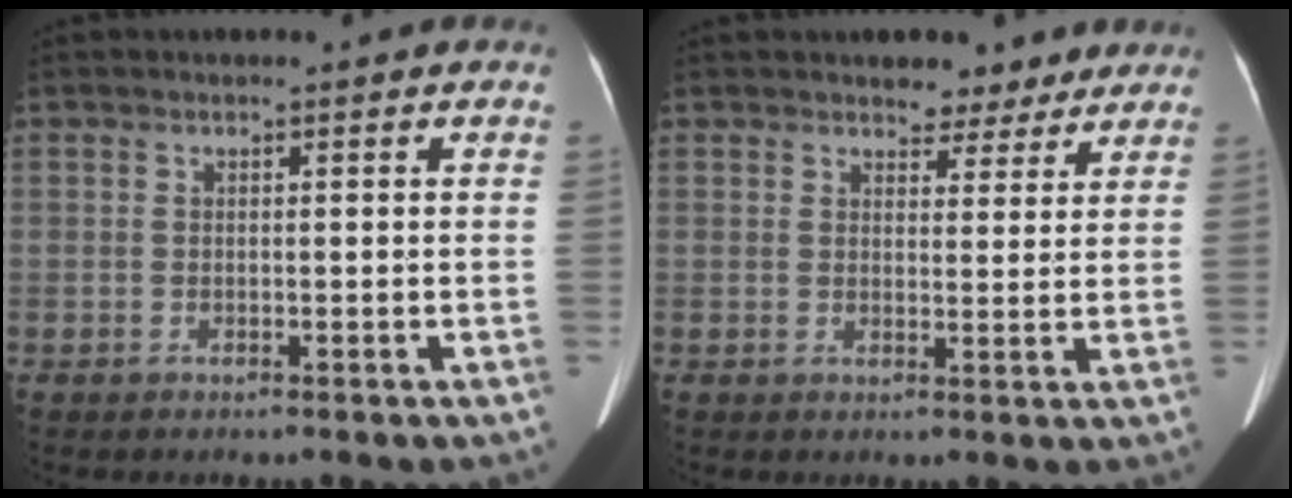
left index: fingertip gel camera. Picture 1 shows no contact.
{"total": 4.7, "force": [4.0, 2.5, 0.8], "torque": [-0.003, 0.001, 0.048]}